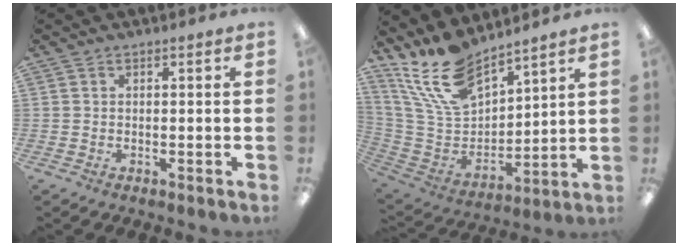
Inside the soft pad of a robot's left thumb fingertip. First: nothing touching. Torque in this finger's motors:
{"motor_torque": [0.20, 0.14, 1.43, -1.34, 0.12]}